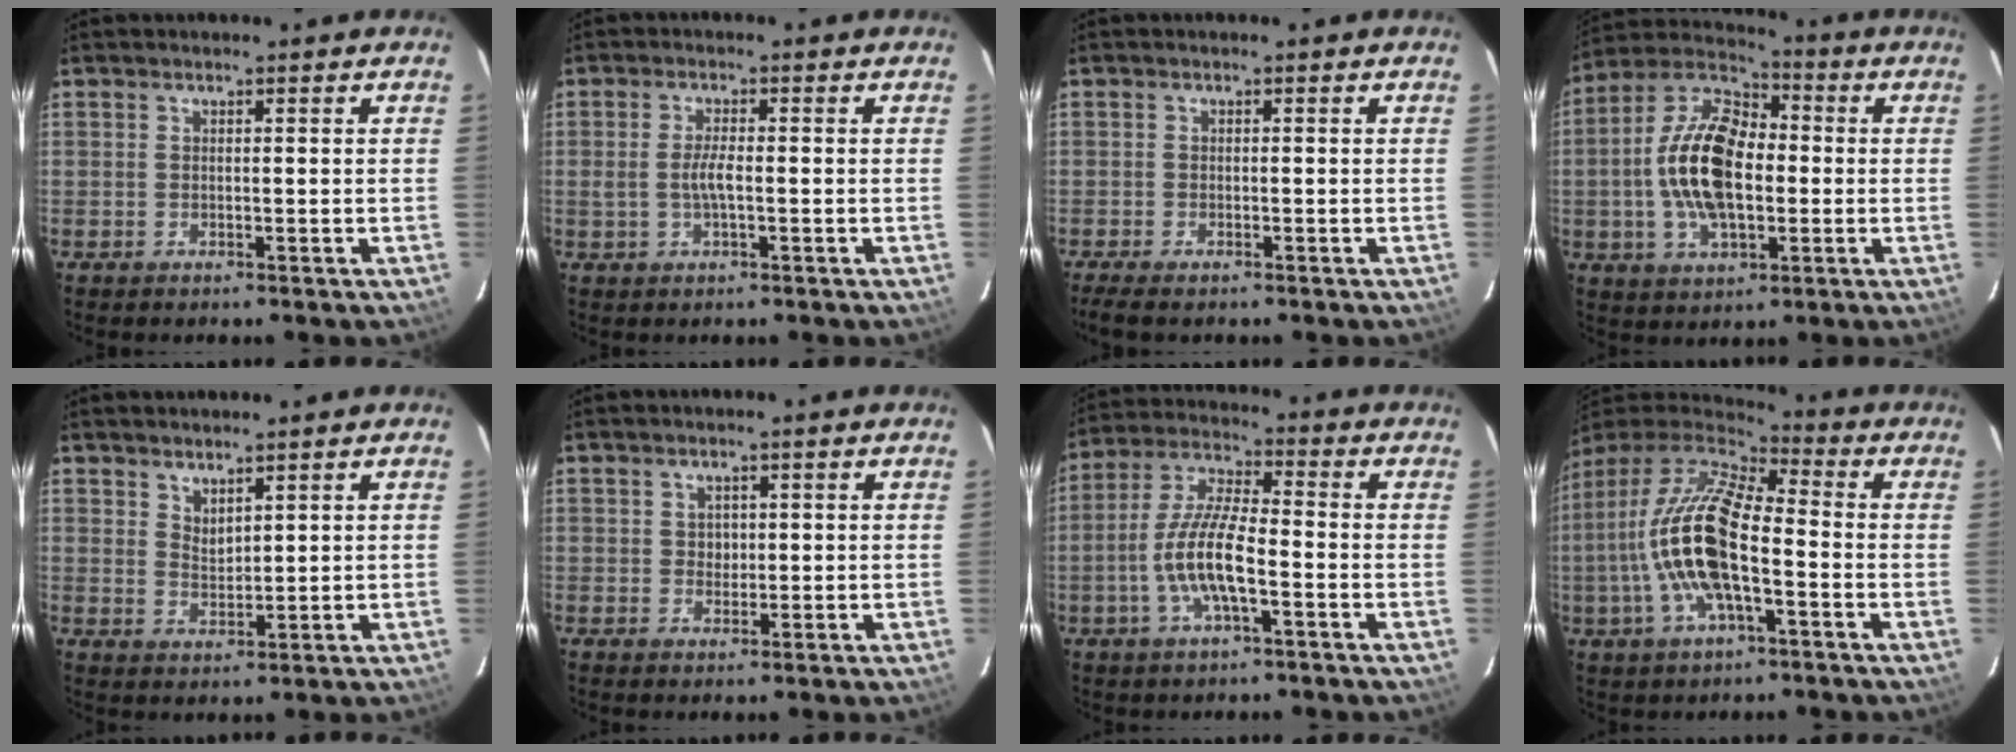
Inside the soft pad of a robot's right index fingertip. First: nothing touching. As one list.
[{"total": 3.3, "force": [-0.5, 0.8, 3.2], "torque": [-0.062, 0.000, -0.009]}, {"total": 3.6, "force": [-2.9, 0.9, 2.0], "torque": [-0.051, -0.016, -0.052]}, {"total": 16.5, "force": [-1.3, 8.8, 13.9], "torque": [-0.277, 0.014, -0.028]}, {"total": 3.0, "force": [2.6, 0.9, 1.1], "torque": [-0.017, -0.004, 0.047]}, {"total": 1.8, "force": [0.4, 1.7, 0.3], "torque": [-0.001, 0.004, 0.007]}, {"total": 10.6, "force": [-3.5, 2.5, 9.7], "torque": [-0.204, 0.001, -0.068]}, {"total": 18.0, "force": [-3.7, 6.4, 16.5], "torque": [-0.322, -0.002, -0.079]}]